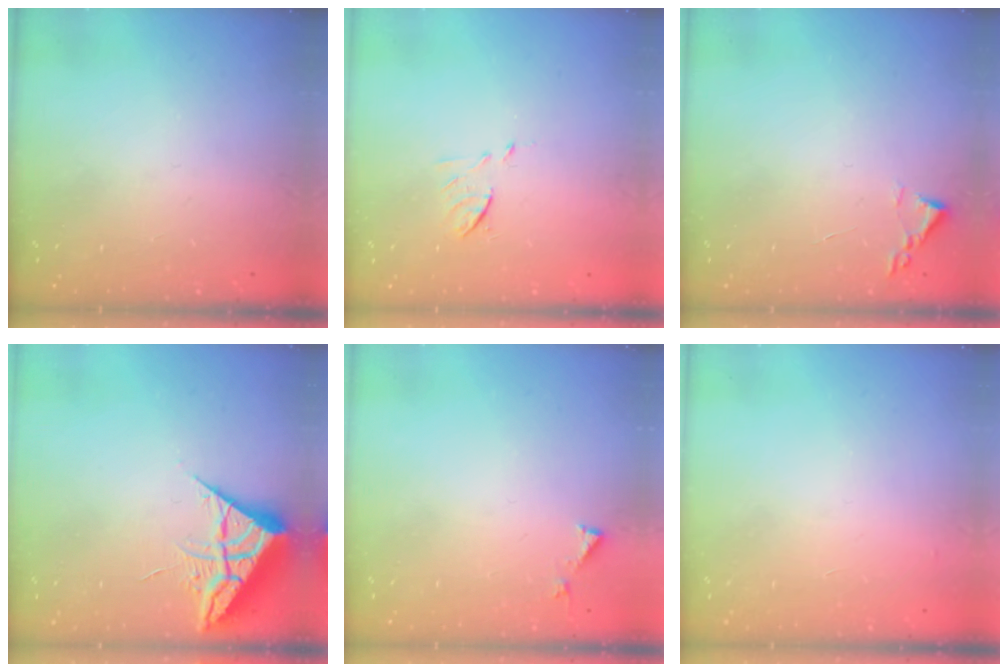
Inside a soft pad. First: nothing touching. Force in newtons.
{"total": 6.0, "press": 5.9, "slide": 0.6}
{"total": 1.8, "press": 1.7, "slide": 0.2}
{"total": 6.9, "press": 6.9, "slide": 0.4}
{"total": 3.0, "press": 3.0, "slide": 0.2}
{"total": 2.9, "press": 2.9, "slide": 0.1}